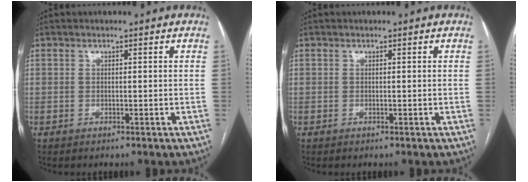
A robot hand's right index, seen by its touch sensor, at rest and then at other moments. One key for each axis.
{"total": 0.0}